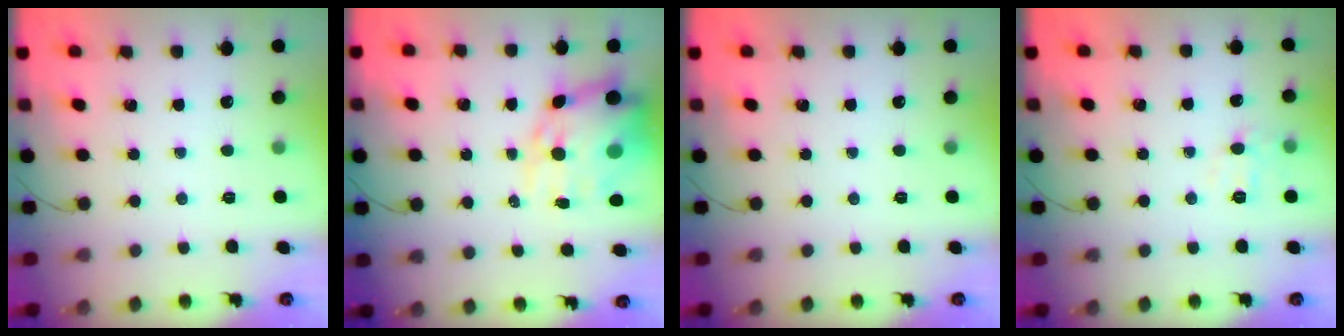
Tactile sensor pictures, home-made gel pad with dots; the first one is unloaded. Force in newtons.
{"total": 16.8, "press": 16.3, "slide": 4.2}
{"total": 0.0}
{"total": 7.2, "press": 7.0, "slide": 1.6}